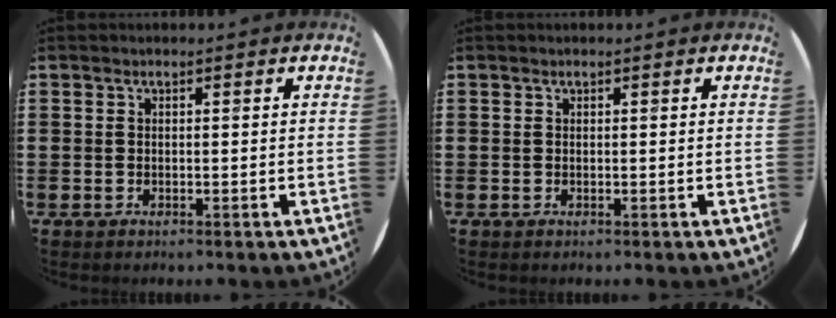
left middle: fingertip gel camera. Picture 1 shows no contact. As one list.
[{"total": 0.0}]